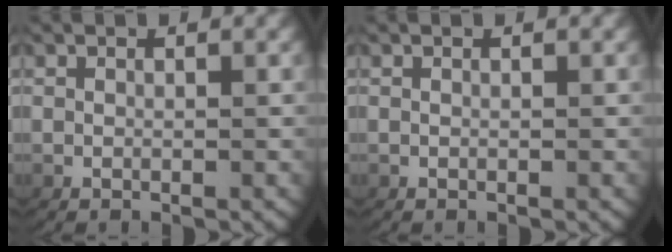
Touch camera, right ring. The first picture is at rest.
{"total": 0.0}